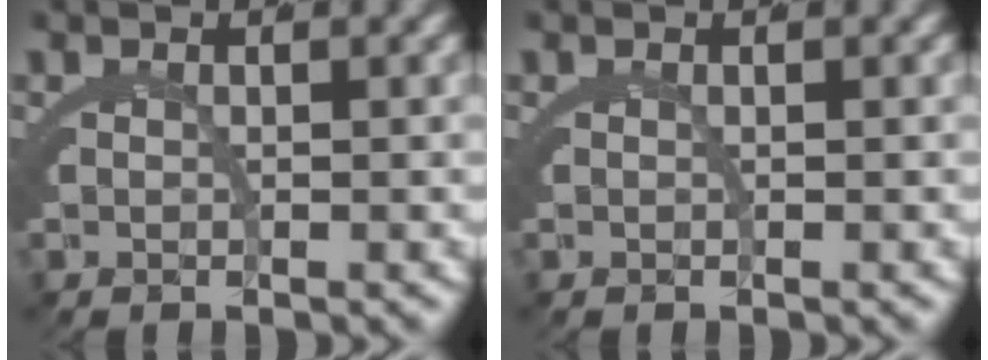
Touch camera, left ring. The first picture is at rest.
{"total": 0.0}